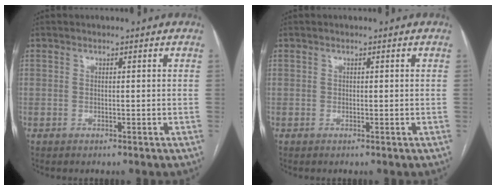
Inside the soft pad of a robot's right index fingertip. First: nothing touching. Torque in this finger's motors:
{"motor_torque": [0.34, 0.23, -0.03, 0.01]}